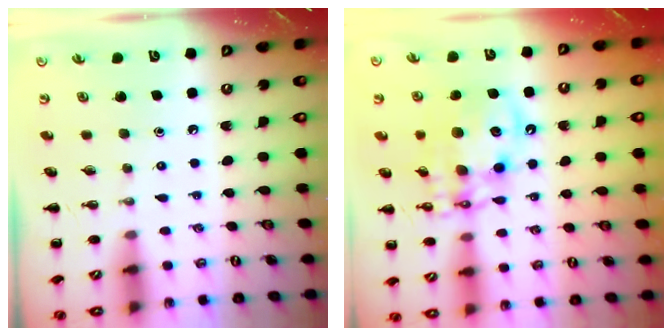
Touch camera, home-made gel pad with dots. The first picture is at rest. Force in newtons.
{"total": 14.1, "press": 13.7, "slide": 3.3}